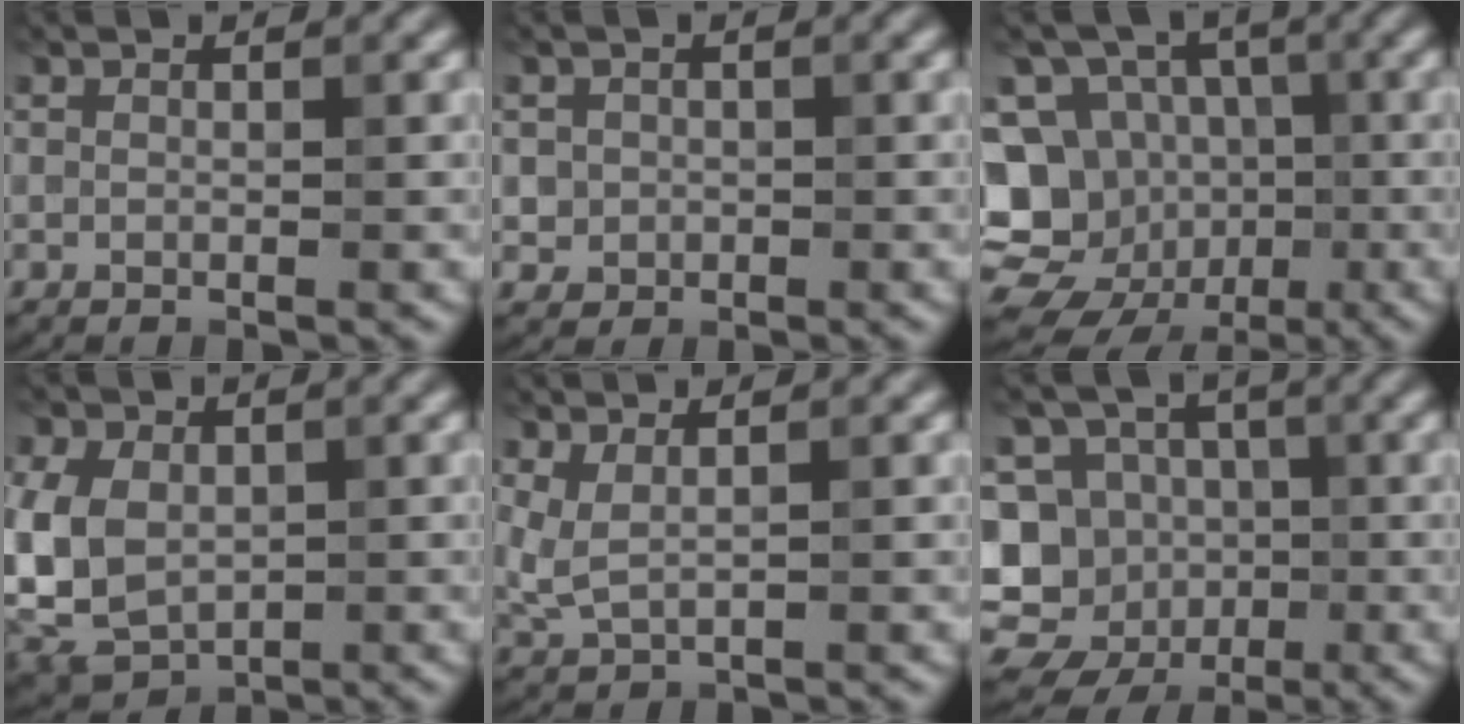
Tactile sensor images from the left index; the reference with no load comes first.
{"total": 1.5, "force": [-0.1, 1.5, 0.1], "torque": [0.010, -0.005, 0.002]}
{"total": 15.8, "force": [-4.6, 14.1, 5.6], "torque": [-0.132, -0.002, -0.071]}
{"total": 8.4, "force": [0.0, 6.3, 5.5], "torque": [-0.132, -0.002, -0.002]}
{"total": 2.2, "force": [1.0, 0.7, 1.8], "torque": [-0.045, -0.004, 0.024]}
{"total": 12.7, "force": [-4.1, 11.4, 3.7], "torque": [-0.079, 0.009, -0.073]}